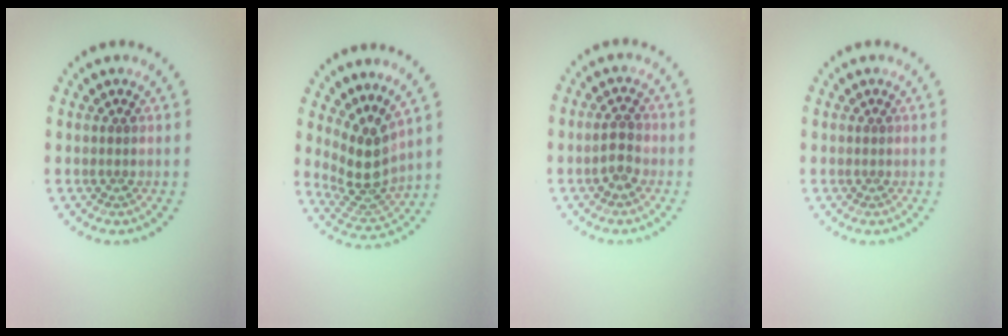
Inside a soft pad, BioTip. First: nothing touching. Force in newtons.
{"total": 4.2, "press": 3.1, "slide": 2.9}
{"total": 2.1, "press": 2.1, "slide": 0.5}
{"total": 0.0}